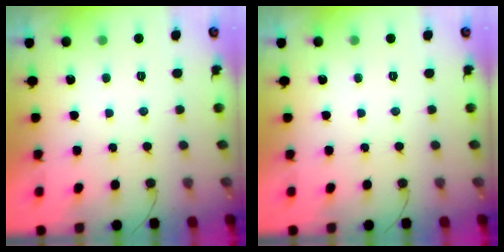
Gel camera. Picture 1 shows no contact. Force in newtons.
{"total": 0.0}